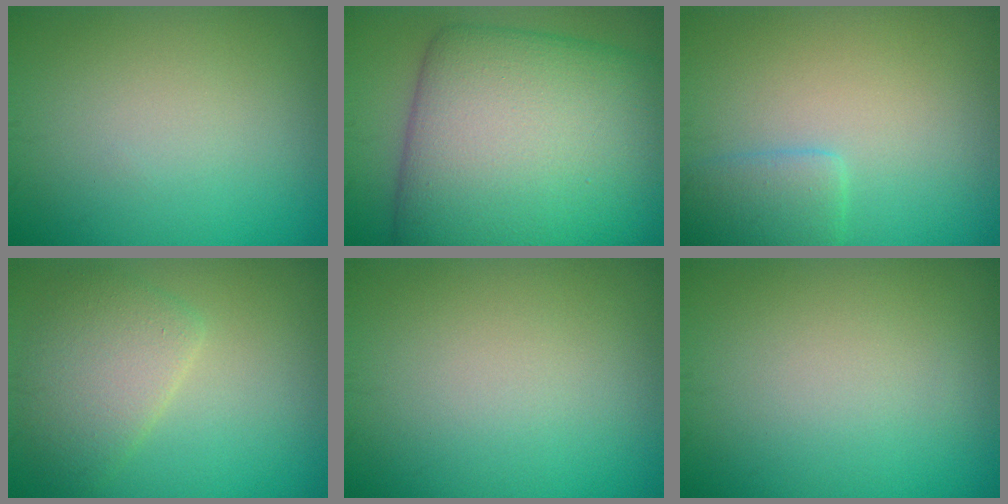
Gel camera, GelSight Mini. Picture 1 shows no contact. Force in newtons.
{"total": 16.7, "press": 16.7, "slide": 0.2}
{"total": 2.6, "press": 2.5, "slide": 0.2}
{"total": 3.9, "press": 3.9, "slide": 0.1}
{"total": 0.0}
{"total": 0.0}